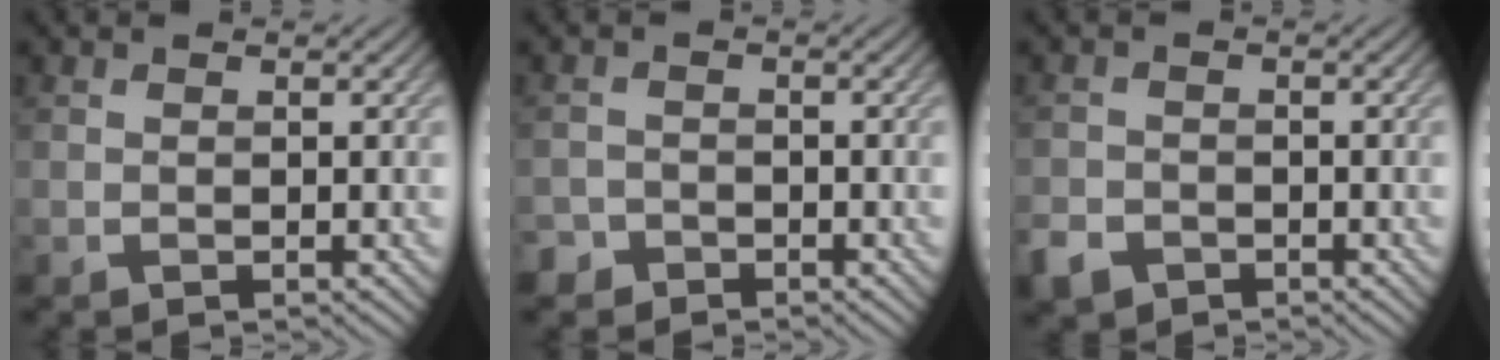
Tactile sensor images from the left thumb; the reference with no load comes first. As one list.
[{"total": 2.2, "force": [-1.7, 1.4, 0.0], "torque": [0.006, 0.003, -0.038]}, {"total": 3.1, "force": [-2.1, 2.1, 1.0], "torque": [-0.026, -0.008, -0.047]}]